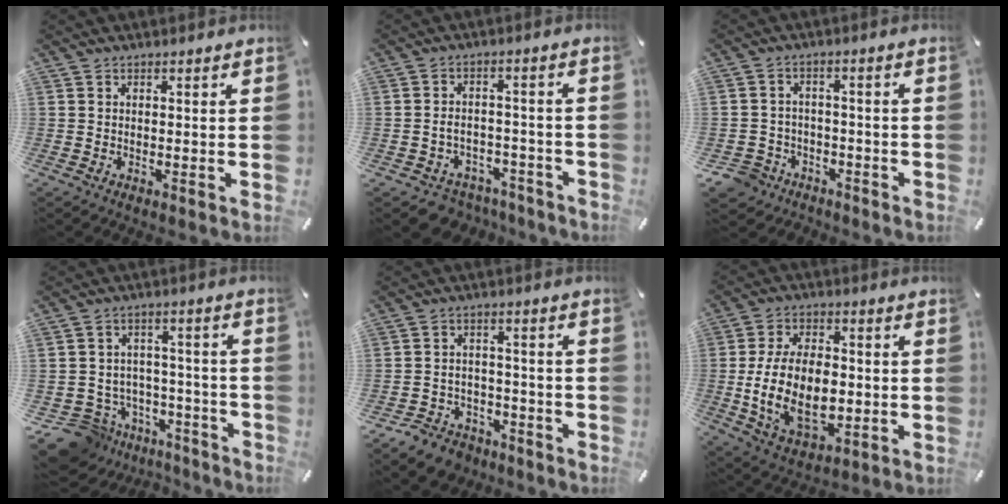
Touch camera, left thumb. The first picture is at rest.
{"total": 4.8, "force": [-2.1, 4.0, 1.6], "torque": [-0.030, 0.014, -0.037]}
{"total": 6.0, "force": [-3.4, 4.8, 1.0], "torque": [-0.037, 0.018, -0.067]}
{"total": 10.7, "force": [-6.4, 8.2, 2.3], "torque": [-0.048, 0.041, -0.103]}
{"total": 7.1, "force": [-5.4, 4.3, 1.5], "torque": [-0.025, 0.034, -0.100]}
{"total": 17.5, "force": [-2.0, 11.3, 13.3], "torque": [-0.262, -0.006, -0.036]}